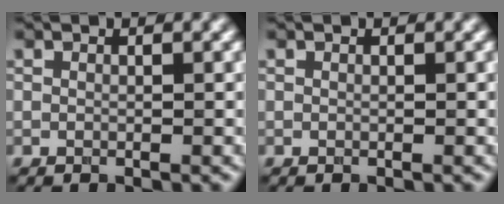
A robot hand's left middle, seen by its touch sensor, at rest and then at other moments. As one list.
[{"total": 0.0}]